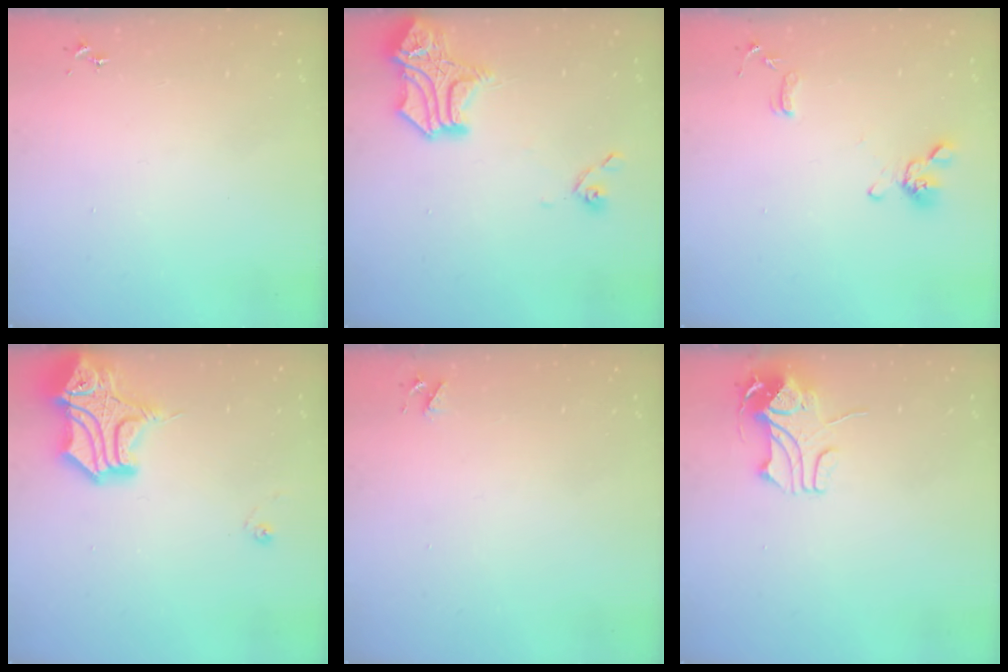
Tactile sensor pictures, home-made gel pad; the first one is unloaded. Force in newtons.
{"total": 17.1, "press": 17.0, "slide": 1.5}
{"total": 11.5, "press": 11.3, "slide": 1.8}
{"total": 17.1, "press": 16.9, "slide": 2.2}
{"total": 4.1, "press": 4.0, "slide": 0.7}
{"total": 10.3, "press": 10.2, "slide": 0.9}